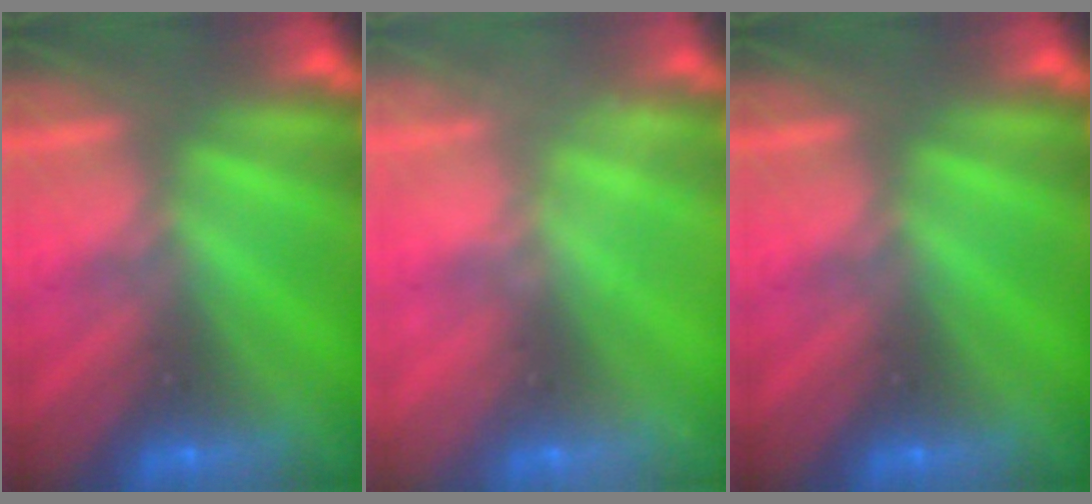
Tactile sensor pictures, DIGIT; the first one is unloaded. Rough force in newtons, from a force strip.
{"total": 2.3}
{"total": 0.0}